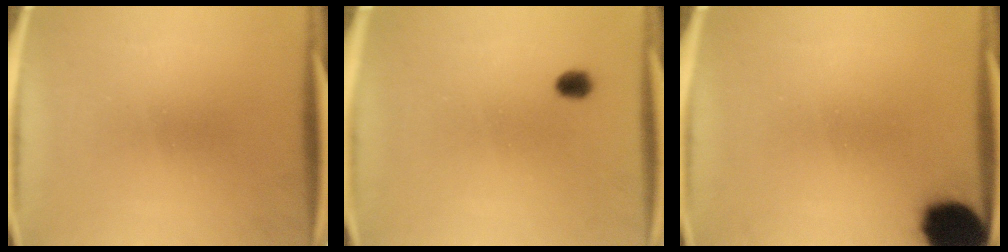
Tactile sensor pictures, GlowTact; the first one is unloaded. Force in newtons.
{"total": 2.7}
{"total": 15.4}